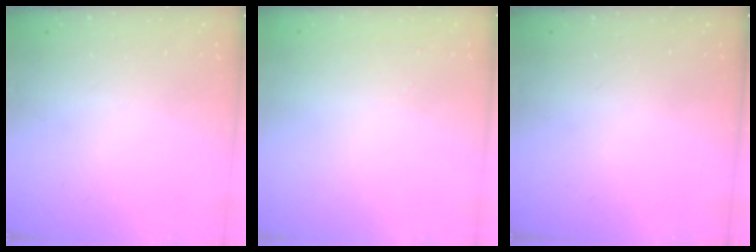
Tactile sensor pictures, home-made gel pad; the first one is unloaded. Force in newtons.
{"total": 2.0, "press": 2.0, "slide": 0.1}
{"total": 0.0}